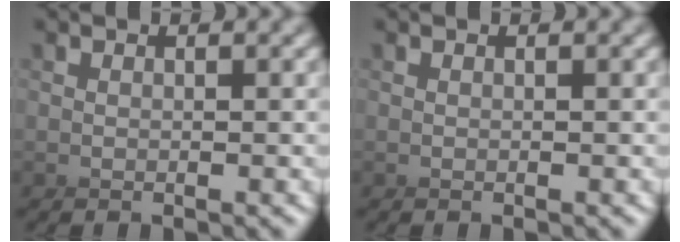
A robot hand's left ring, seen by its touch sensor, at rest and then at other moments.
{"total": 0.0}